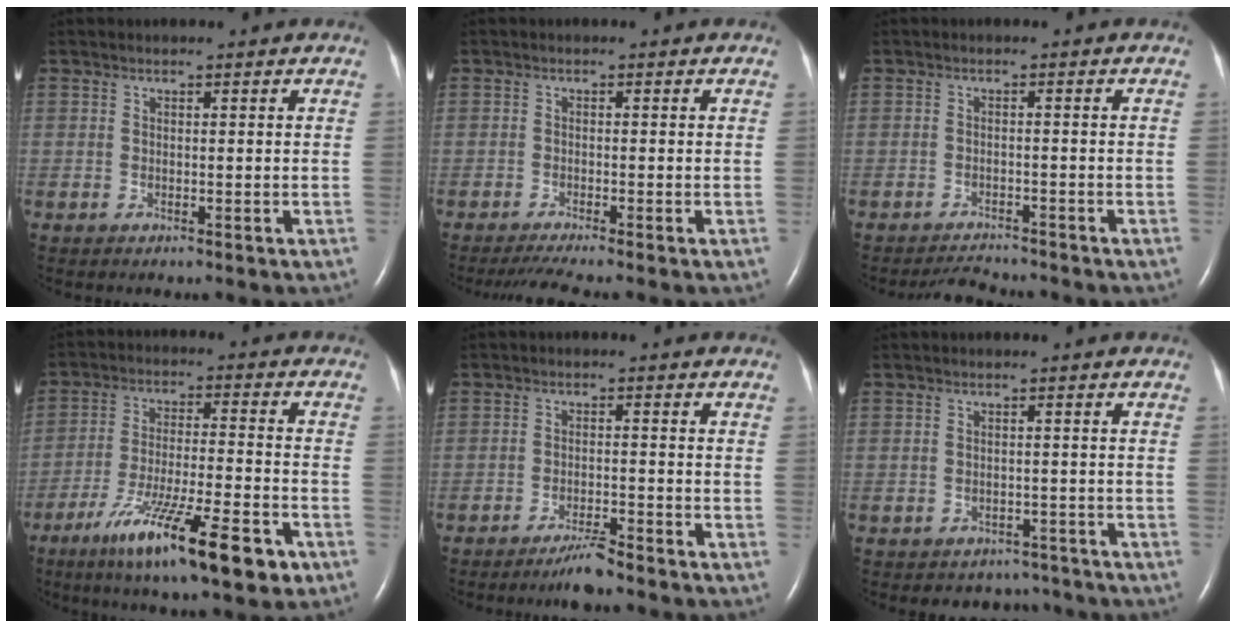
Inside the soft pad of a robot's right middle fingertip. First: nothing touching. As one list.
[{"total": 3.7, "force": [-3.0, -0.7, 1.9], "torque": [-0.037, -0.013, -0.056]}, {"total": 3.3, "force": [-3.3, 0.1, 0.3], "torque": [-0.011, -0.014, -0.054]}, {"total": 16.8, "force": [-9.8, 2.0, 13.5], "torque": [-0.212, -0.032, -0.159]}, {"total": 3.5, "force": [-3.1, -0.2, 1.6], "torque": [-0.033, -0.008, -0.057]}, {"total": 4.4, "force": [-3.8, 2.2, -0.3], "torque": [0.003, 0.015, -0.045]}]